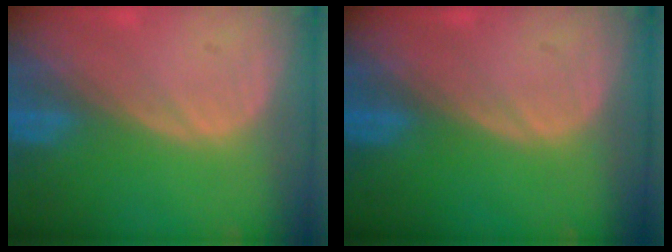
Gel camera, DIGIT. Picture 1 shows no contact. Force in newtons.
{"total": 0.0}